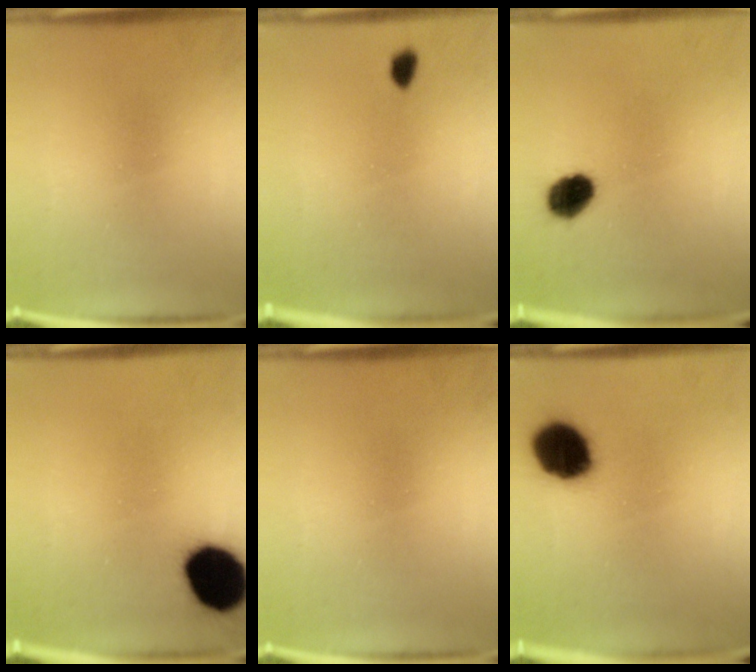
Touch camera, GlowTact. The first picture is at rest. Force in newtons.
{"total": 1.7}
{"total": 7.0}
{"total": 16.5}
{"total": 0.0}
{"total": 11.9}